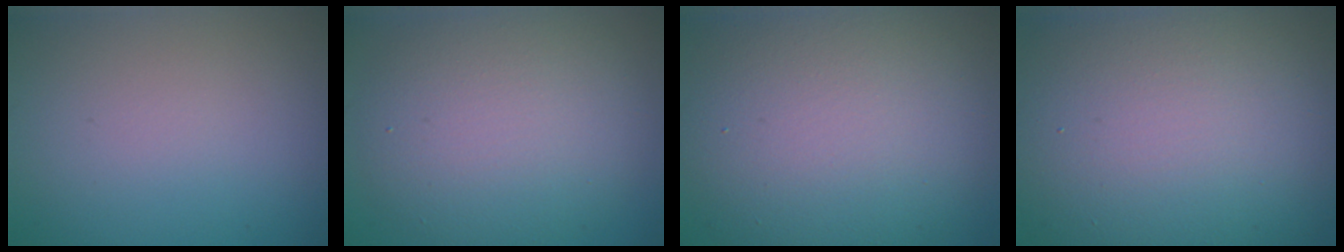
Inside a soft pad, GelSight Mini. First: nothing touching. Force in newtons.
{"total": 7.8, "press": 7.8, "slide": 0.4}
{"total": 12.2, "press": 12.2, "slide": 0.8}
{"total": 15.7, "press": 15.7, "slide": 1.0}